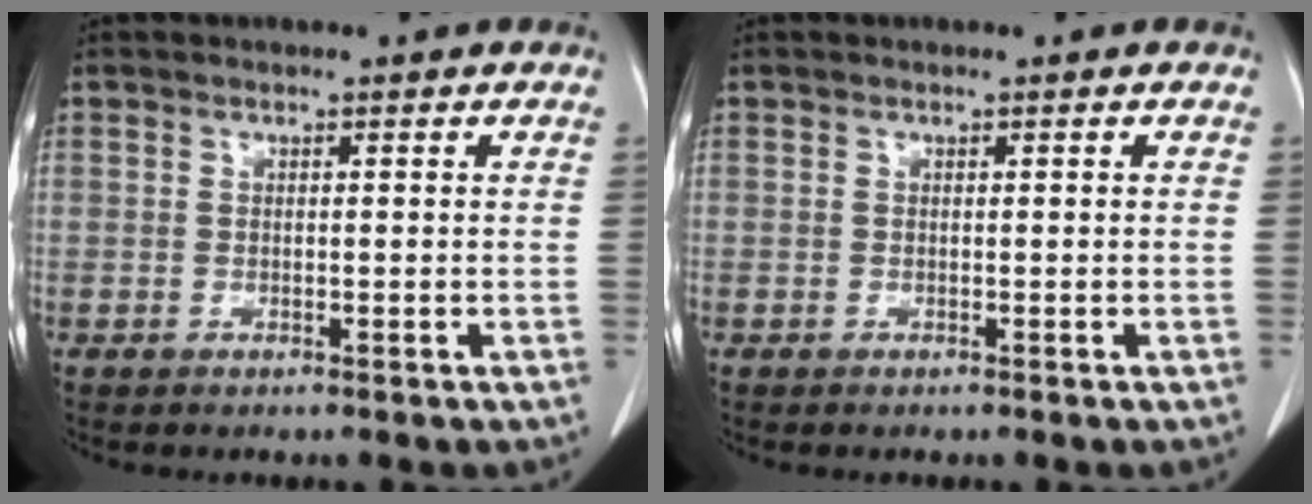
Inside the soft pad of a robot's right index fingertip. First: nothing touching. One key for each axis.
{"total": 0.0}